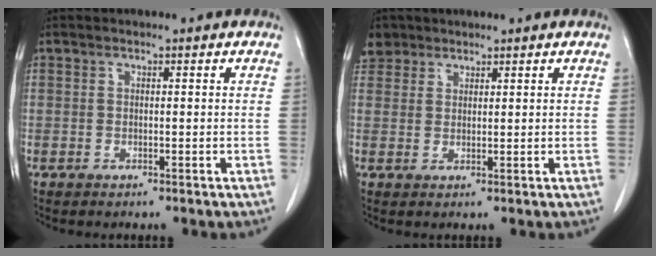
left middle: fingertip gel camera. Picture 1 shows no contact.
{"total": 4.4, "force": [3.3, 3.0, 0.2], "torque": [0.000, 0.011, 0.064]}